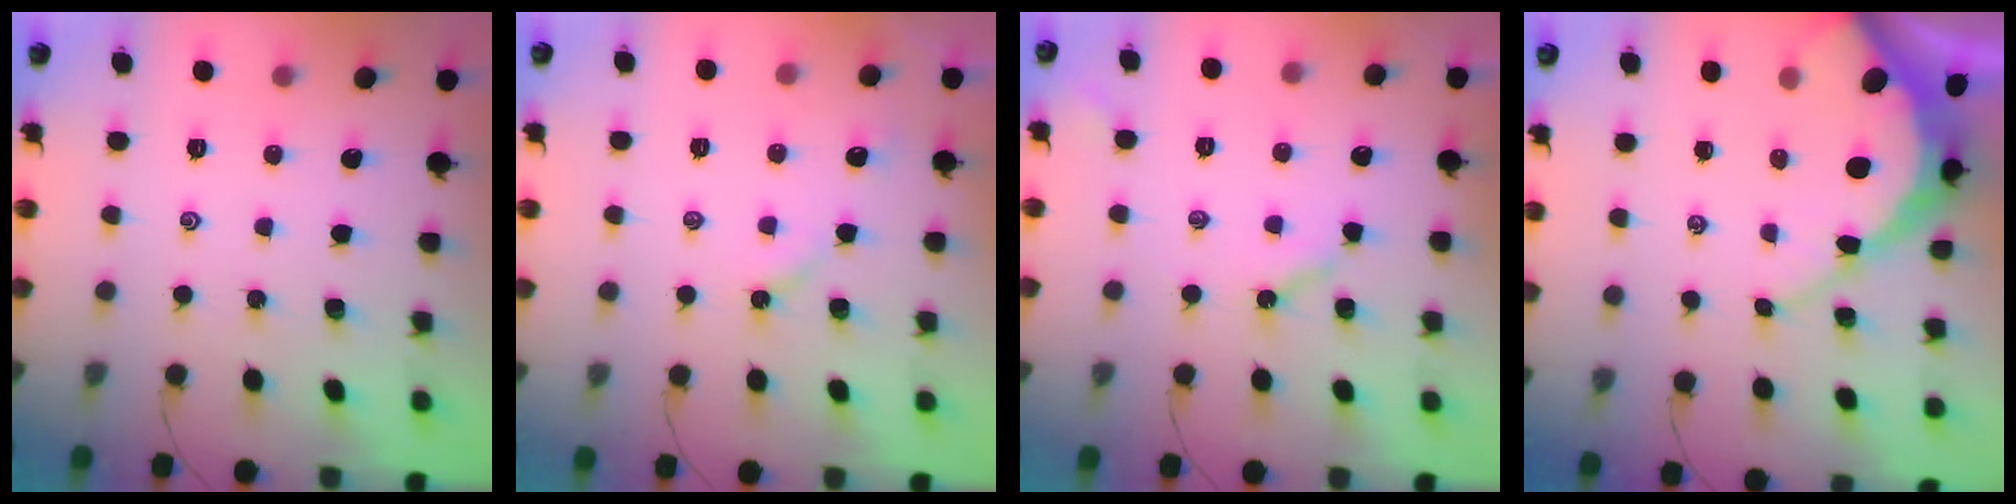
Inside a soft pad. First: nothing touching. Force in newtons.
{"total": 5.2, "press": 5.2, "slide": 0.5}
{"total": 3.9, "press": 3.9, "slide": 0.1}
{"total": 9.2, "press": 9.2, "slide": 0.7}